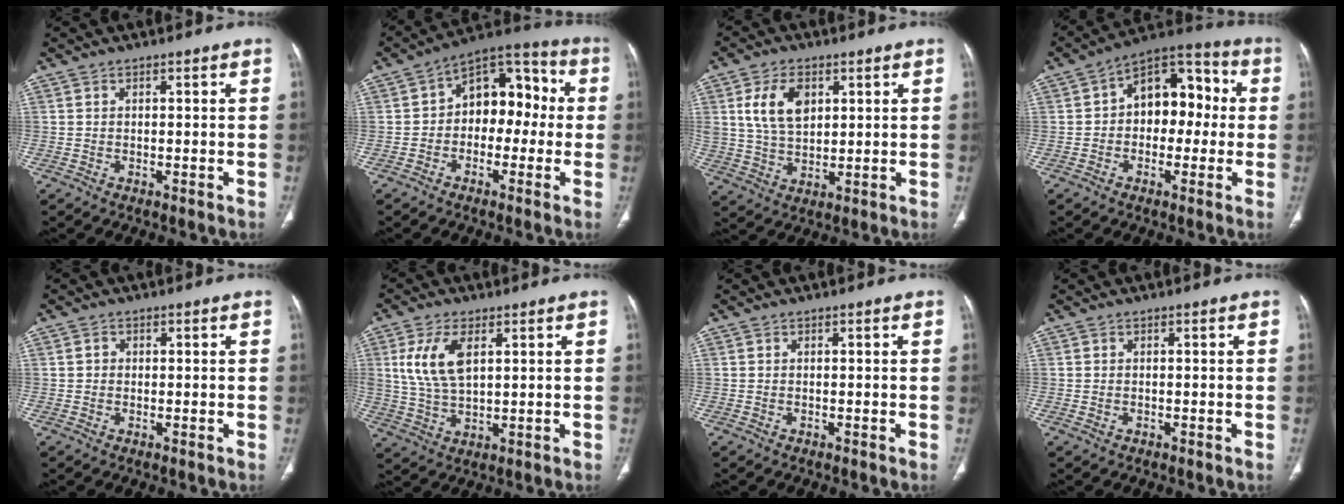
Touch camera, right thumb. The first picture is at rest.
{"total": 12.5, "force": [-0.1, 8.5, 9.2], "torque": [-0.082, 0.046, -0.019]}
{"total": 9.5, "force": [3.3, 5.9, 6.7], "torque": [-0.115, -0.009, 0.068]}
{"total": 13.3, "force": [0.7, 8.9, 9.8], "torque": [-0.091, 0.043, -0.005]}
{"total": 1.1, "force": [0.0, 1.0, 0.4], "torque": [-0.002, 0.003, 0.000]}
{"total": 9.7, "force": [3.0, 4.8, 7.8], "torque": [-0.163, -0.008, 0.064]}
{"total": 0.0}
{"total": 0.7, "force": [-0.2, 0.5, 0.4], "torque": [-0.014, 0.004, 0.001]}